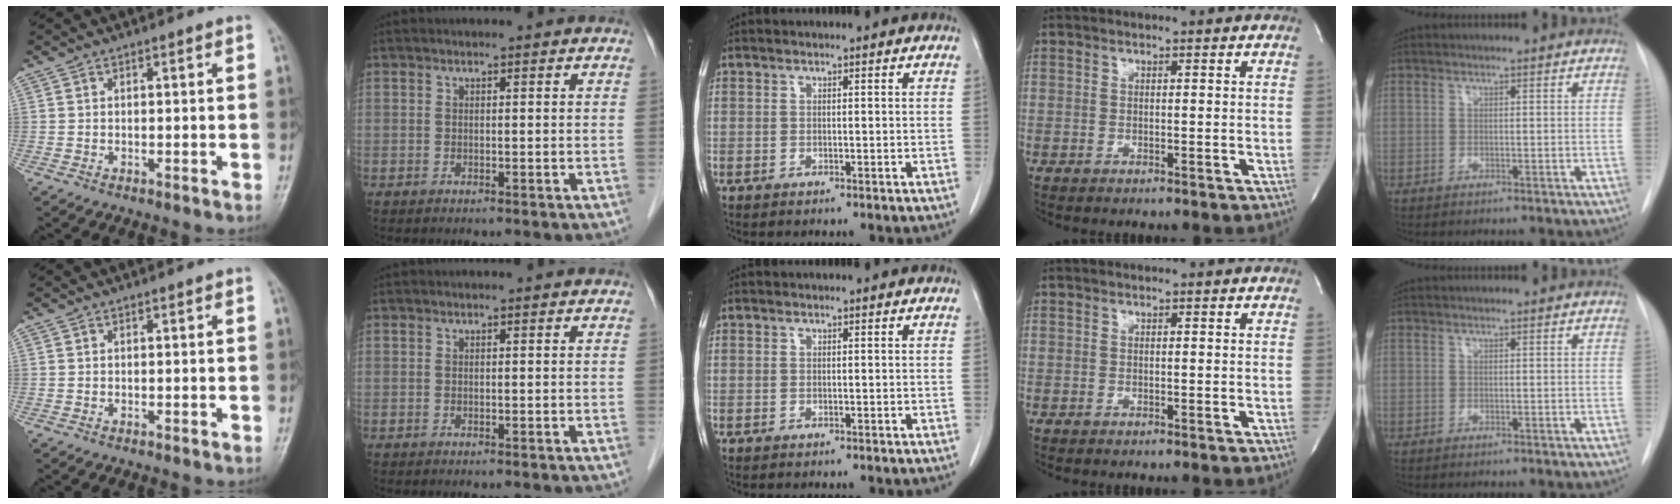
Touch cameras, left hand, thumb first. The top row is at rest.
{}